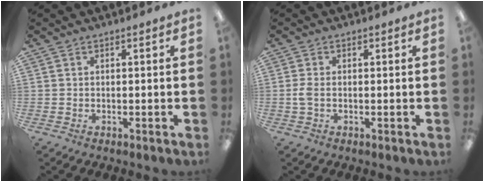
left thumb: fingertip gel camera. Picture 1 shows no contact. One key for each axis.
{"total": 2.5, "fx": -0.2, "fy": 1.4, "fz": 2.1, "tx": -0.047, "ty": 0.003, "tz": -0.006}